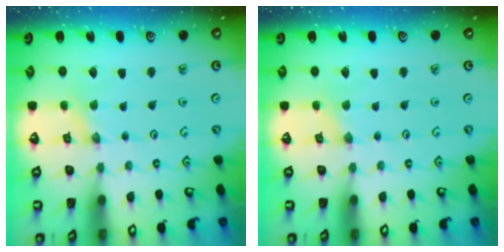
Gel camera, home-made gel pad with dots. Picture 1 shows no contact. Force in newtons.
{"total": 0.0}